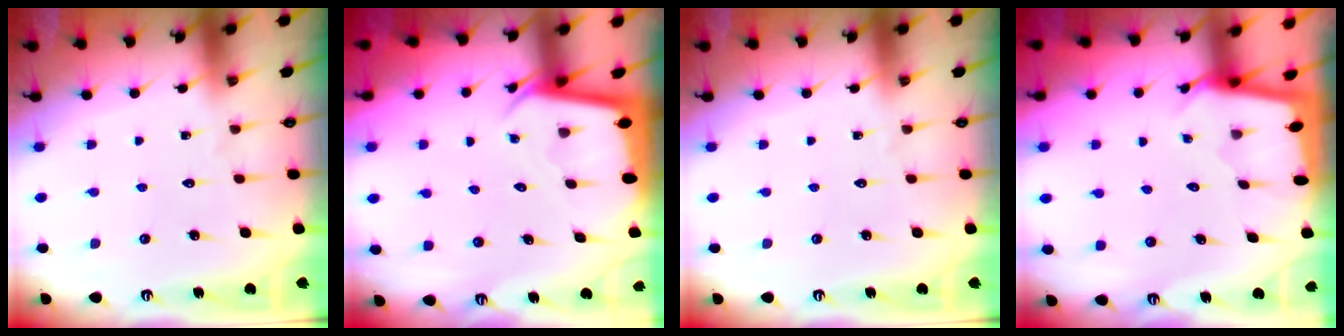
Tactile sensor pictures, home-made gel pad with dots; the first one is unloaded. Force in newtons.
{"total": 2.4, "press": 2.4, "slide": 0.1}
{"total": 0.0}
{"total": 1.6, "press": 1.6, "slide": 0.3}